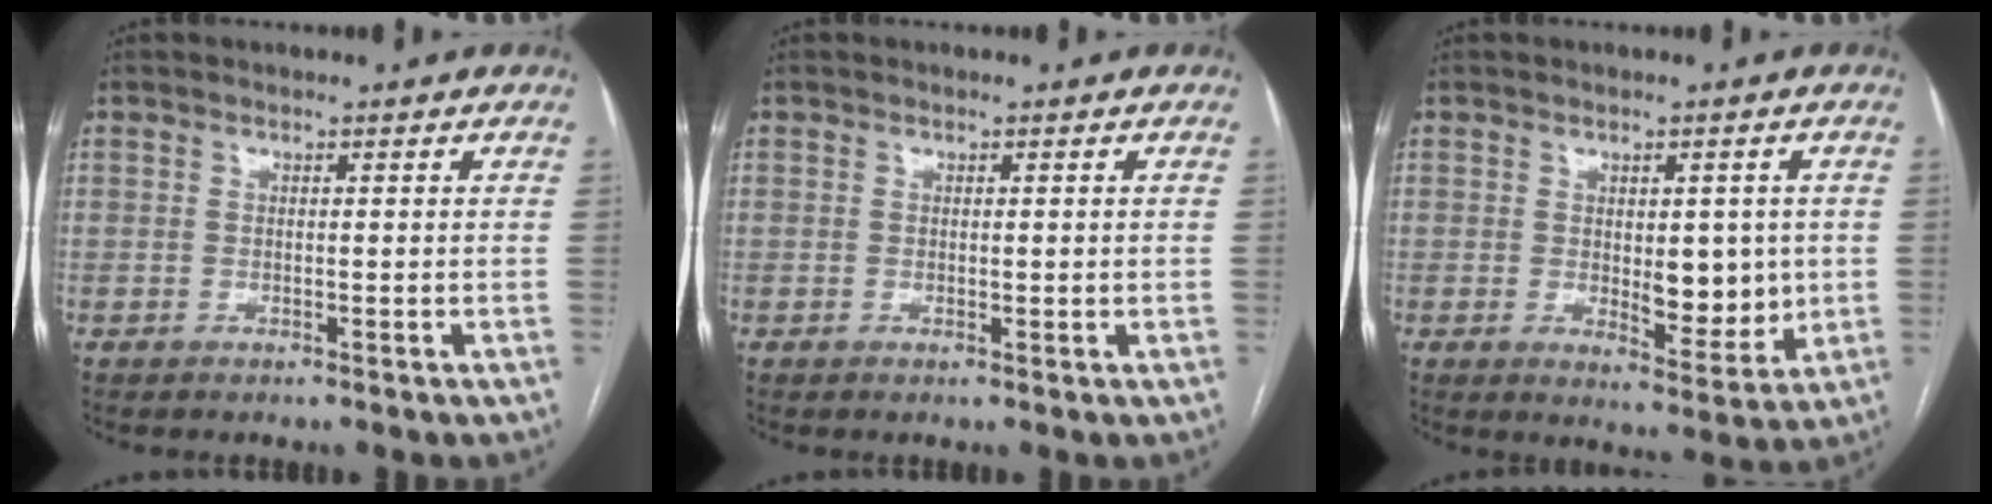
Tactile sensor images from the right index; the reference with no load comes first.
{"total": 0.9, "force": [0.1, 0.5, 0.7], "torque": [-0.010, -0.002, 0.003]}
{"total": 7.4, "force": [0.0, 3.4, 6.6], "torque": [-0.085, -0.006, 0.012]}